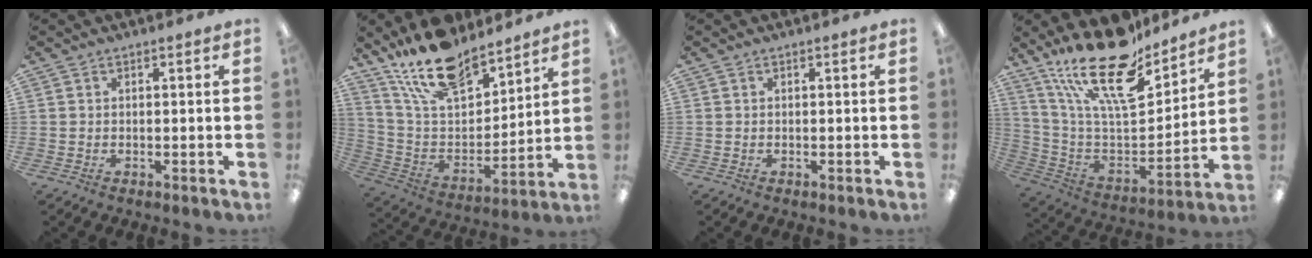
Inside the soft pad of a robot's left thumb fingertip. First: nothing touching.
{"total": 19.3, "force": [15.4, 7.8, 8.5], "torque": [-0.169, -0.089, 0.278]}
{"total": 0.0}
{"total": 23.9, "force": [17.2, 8.6, 14.1], "torque": [-0.270, -0.112, 0.299]}